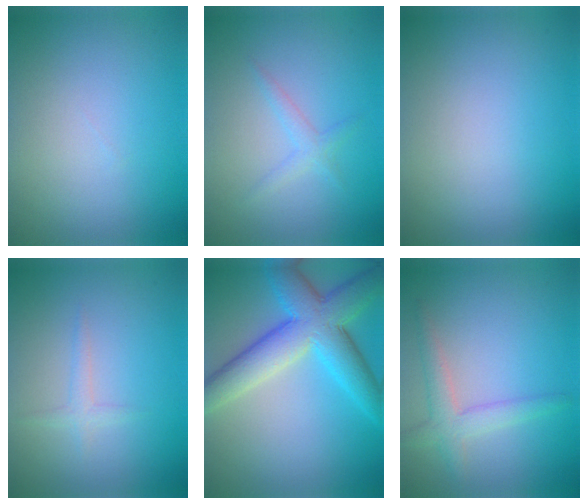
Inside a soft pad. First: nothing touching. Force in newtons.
{"total": 1.3, "press": 1.3, "slide": 0.1}
{"total": 0.0}
{"total": 1.1, "press": 1.1, "slide": 0.1}
{"total": 8.3, "press": 8.3, "slide": 0.4}
{"total": 2.8, "press": 2.8, "slide": 0.2}